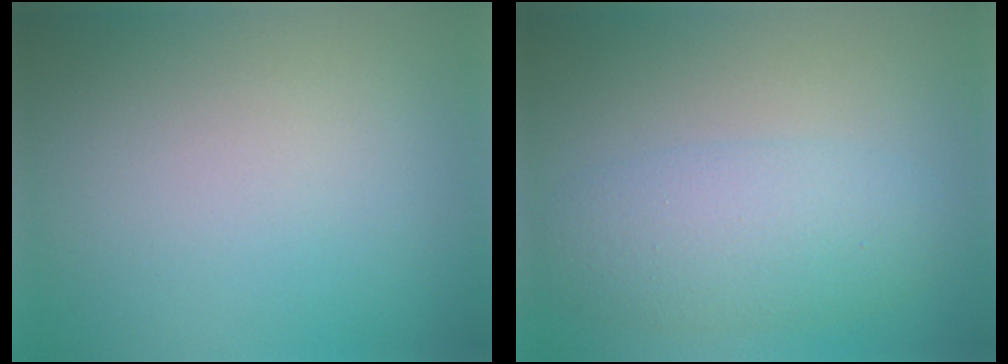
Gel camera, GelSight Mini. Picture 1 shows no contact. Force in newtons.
{"total": 3.4, "press": 3.4, "slide": 0.2}